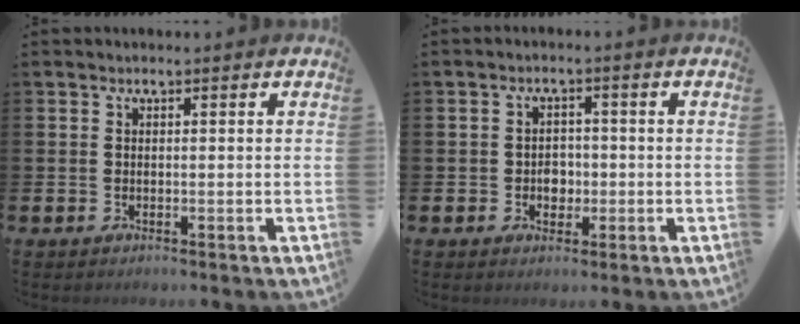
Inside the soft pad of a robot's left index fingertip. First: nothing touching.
{"total": 2.7, "force": [-0.5, 2.3, 1.3], "torque": [-0.006, -0.003, -0.019]}